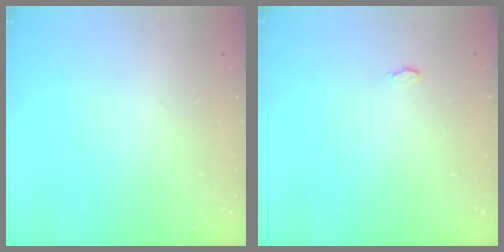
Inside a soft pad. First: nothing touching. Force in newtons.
{"total": 2.8, "press": 2.8, "slide": 0.3}